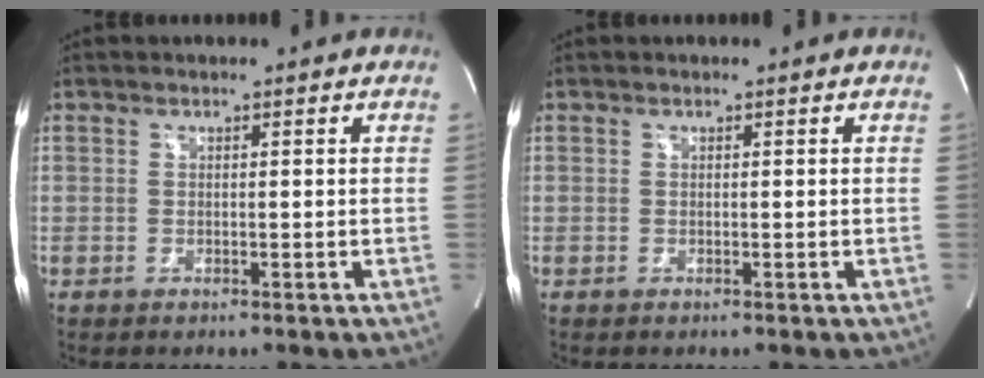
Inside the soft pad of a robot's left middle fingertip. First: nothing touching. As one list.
[{"total": 0.0}]